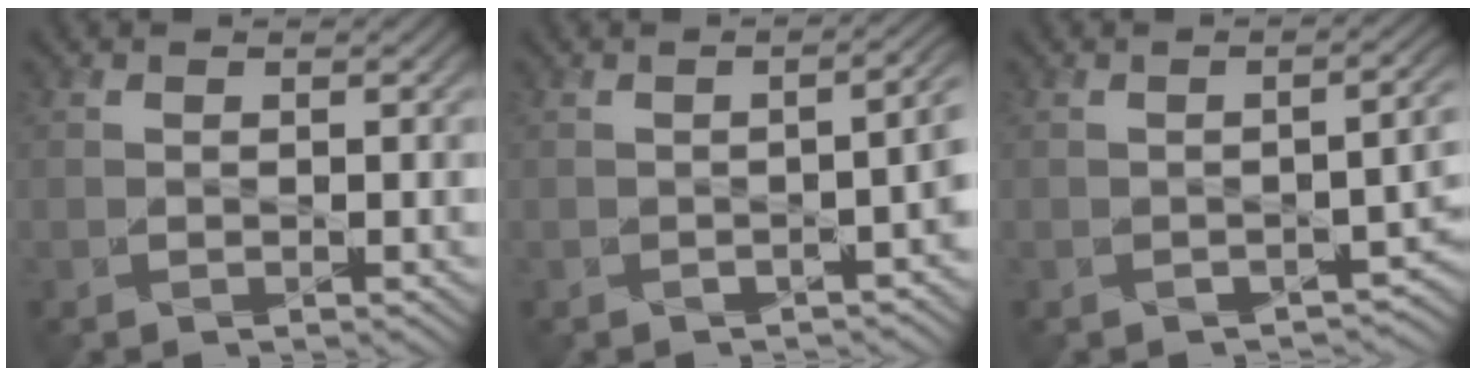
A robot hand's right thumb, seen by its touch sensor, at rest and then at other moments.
{"total": 4.5, "force": [-1.2, 1.5, 4.1], "torque": [-0.048, -0.005, -0.014]}
{"total": 5.1, "force": [-2.4, 2.1, 4.0], "torque": [-0.050, -0.016, -0.030]}